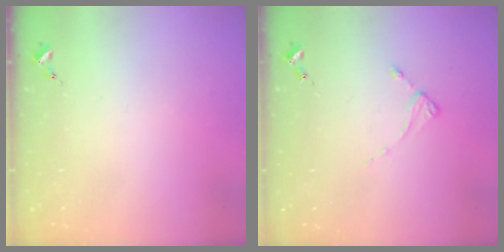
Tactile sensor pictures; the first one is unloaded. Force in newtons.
{"total": 2.1, "press": 2.0, "slide": 0.4}